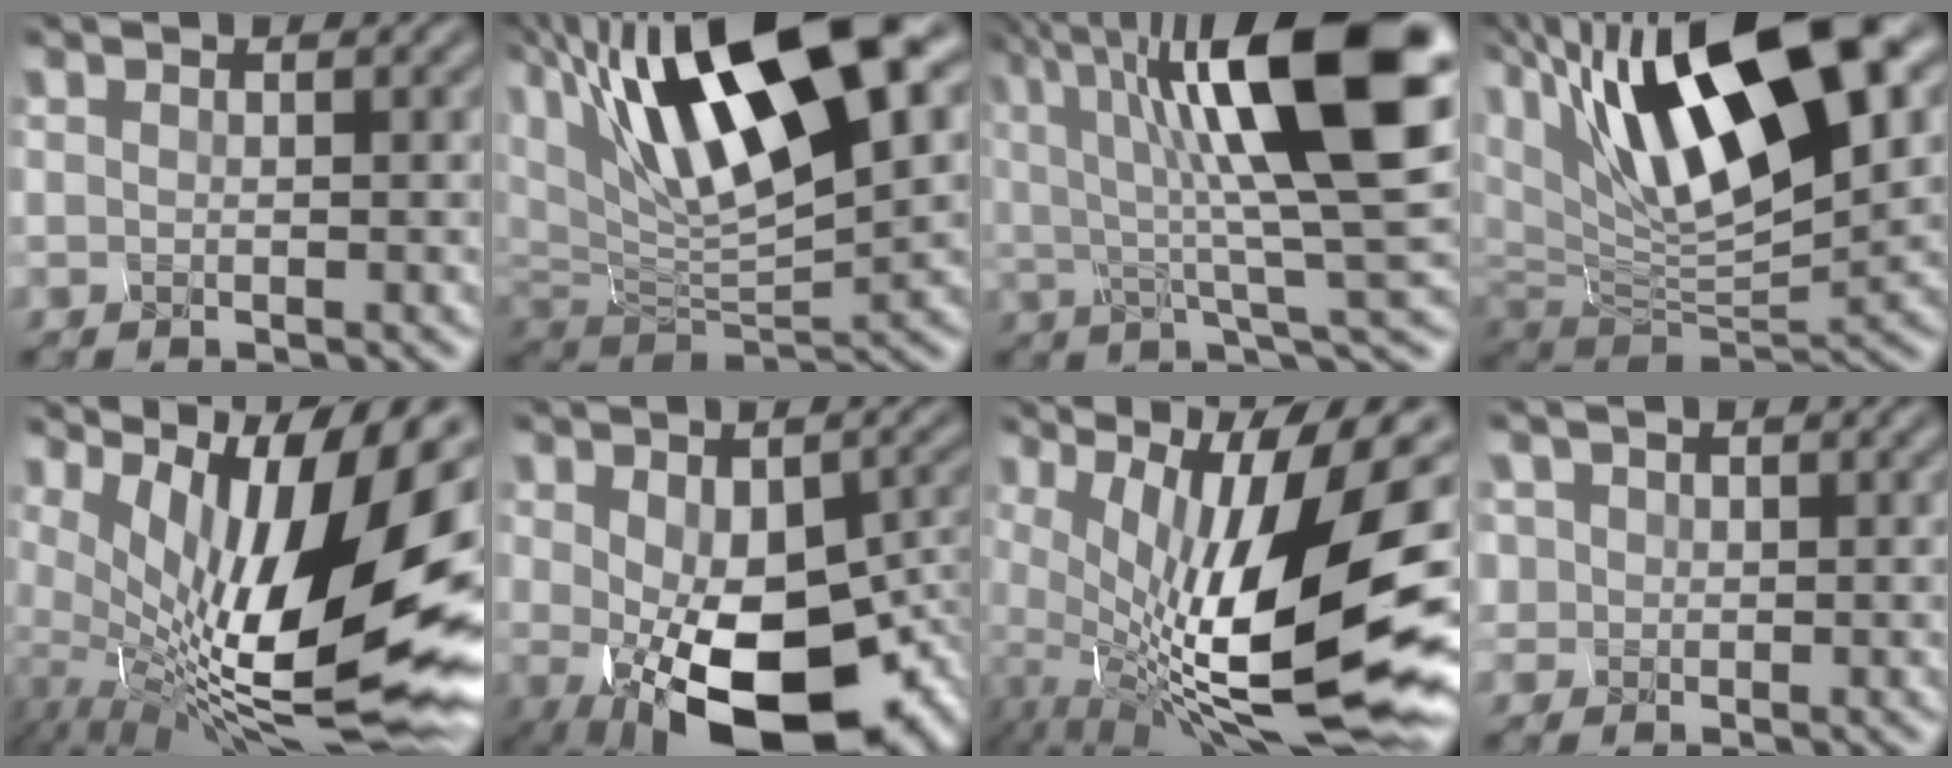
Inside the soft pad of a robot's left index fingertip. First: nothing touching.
{"total": 13.7, "force": [6.4, 4.4, 11.3], "torque": [-0.207, 0.013, 0.116]}
{"total": 13.4, "force": [4.3, 3.0, 12.3], "torque": [-0.205, 0.010, 0.078]}
{"total": 15.0, "force": [6.7, 5.7, 12.2], "torque": [-0.227, 0.013, 0.121]}
{"total": 16.1, "force": [2.0, 5.1, 15.1], "torque": [-0.247, 0.003, 0.052]}
{"total": 13.7, "force": [-4.1, 6.6, 11.2], "torque": [-0.182, -0.044, -0.034]}
{"total": 14.3, "force": [-0.9, 3.9, 13.7], "torque": [-0.256, -0.010, 0.009]}
{"total": 0.9, "force": [0.2, 0.2, -0.9], "torque": [0.001, 0.003, 0.015]}